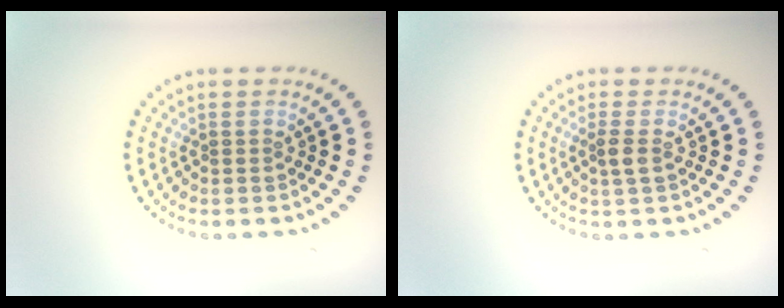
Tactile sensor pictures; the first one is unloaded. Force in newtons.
{"total": 1.4, "press": 1.1, "slide": 0.8}